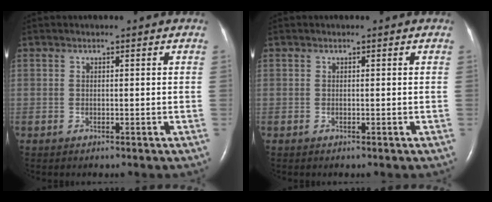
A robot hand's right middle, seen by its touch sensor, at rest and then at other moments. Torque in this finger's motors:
{"motor_torque": [0.00, -0.01, 0.00, 0.01]}